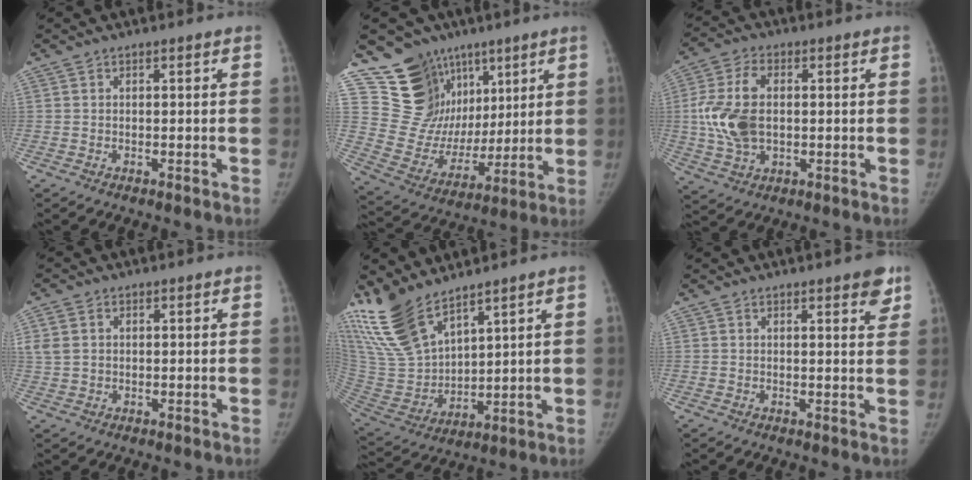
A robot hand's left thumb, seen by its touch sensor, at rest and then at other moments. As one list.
[{"total": 17.8, "force": [10.5, 13.3, 5.4], "torque": [-0.038, -0.033, 0.202]}, {"total": 11.6, "force": [0.4, 7.2, 9.1], "torque": [-0.188, 0.007, 0.012]}, {"total": 4.3, "force": [1.1, 3.3, 2.5], "torque": [-0.058, 0.007, 0.024]}, {"total": 16.8, "force": [12.8, 6.4, 8.8], "torque": [-0.166, -0.063, 0.269]}, {"total": 4.4, "force": [2.7, 1.3, 3.2], "torque": [-0.027, -0.013, 0.029]}]